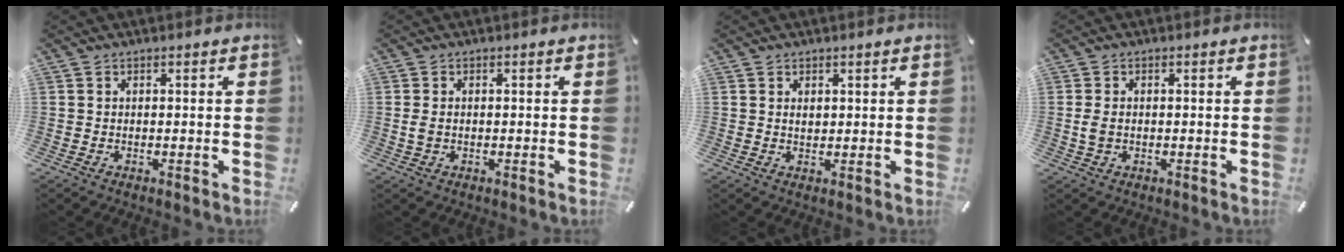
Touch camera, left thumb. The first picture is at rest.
{"total": 2.1, "force": [-0.1, 1.3, 1.6], "torque": [-0.032, 0.004, -0.002]}
{"total": 1.5, "force": [0.7, 1.0, 0.9], "torque": [-0.020, 0.002, 0.013]}
{"total": 2.9, "force": [-0.1, 1.9, 2.1], "torque": [-0.048, 0.002, -0.004]}